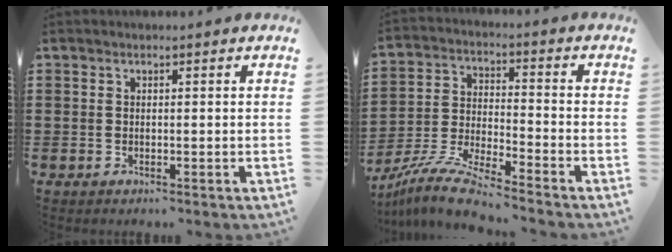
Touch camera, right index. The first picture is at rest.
{"total": 8.7, "force": [-8.2, 0.0, 3.0], "torque": [-0.068, 0.001, -0.164]}